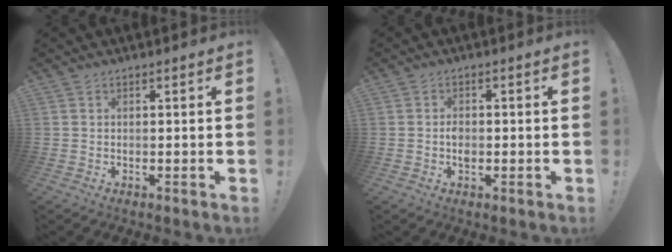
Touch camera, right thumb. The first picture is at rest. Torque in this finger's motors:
{"motor_torque": [0.40, 0.57, 0.15, -0.10, 0.00]}